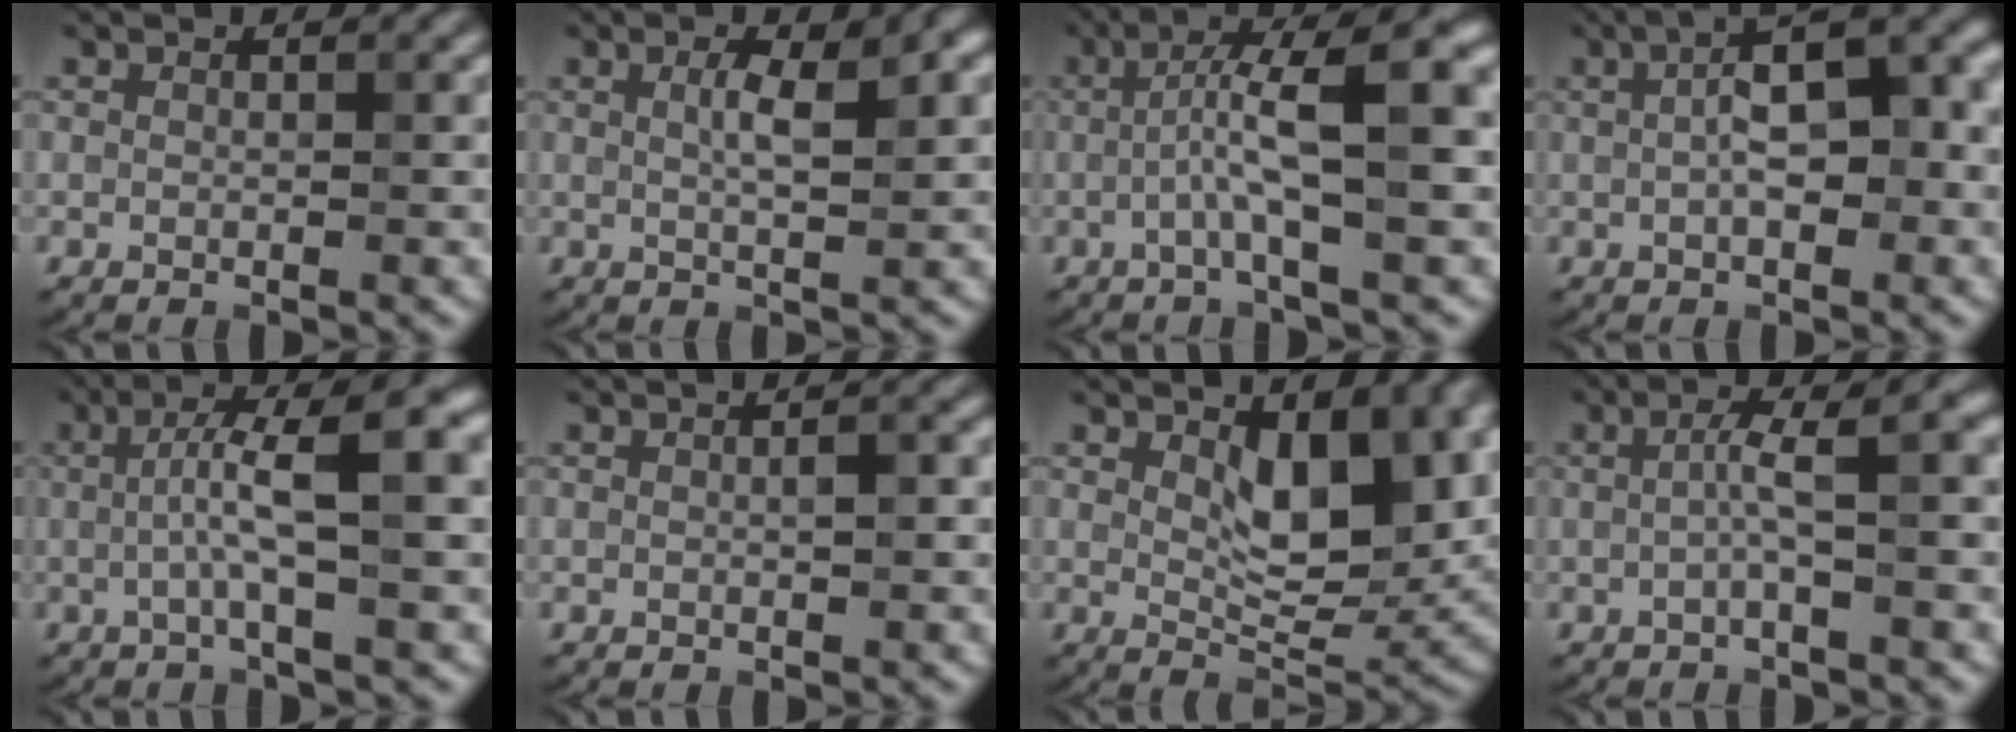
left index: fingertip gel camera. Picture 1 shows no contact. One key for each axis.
{"total": 3.4, "fx": 1.0, "fy": 0.7, "fz": 3.1, "tx": -0.049, "ty": 0.004, "tz": 0.014}
{"total": 8.5, "fx": -0.1, "fy": 1.7, "fz": 8.3, "tx": -0.127, "ty": 0.021, "tz": -0.009}
{"total": 8.3, "fx": 0.9, "fy": 3.2, "fz": 7.6, "tx": -0.114, "ty": 0.019, "tz": 0.006}
{"total": 7.2, "fx": 0.3, "fy": 1.4, "fz": 7.1, "tx": -0.114, "ty": 0.019, "tz": -0.003}
{"total": 1.3, "fx": 0.0, "fy": 0.3, "fz": 1.3, "tx": -0.020, "ty": 0.001, "tz": 0.002}
{"total": 8.2, "fx": 2.5, "fy": 4.0, "fz": 6.7, "tx": -0.102, "ty": -0.011, "tz": 0.043}
{"total": 3.6, "fx": -0.1, "fy": 0.5, "fz": 3.5, "tx": -0.061, "ty": 0.011, "tz": -0.006}